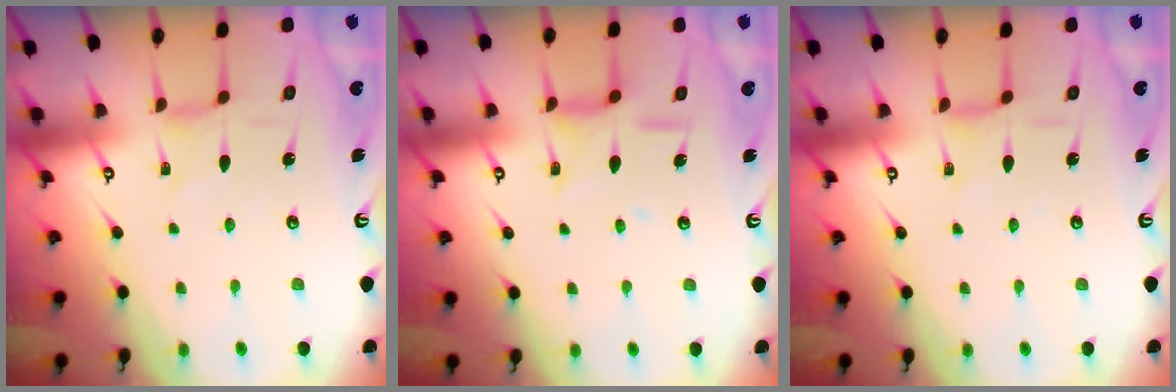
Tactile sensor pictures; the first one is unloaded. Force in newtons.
{"total": 9.5, "press": 9.5, "slide": 0.8}
{"total": 1.3, "press": 1.2, "slide": 0.1}